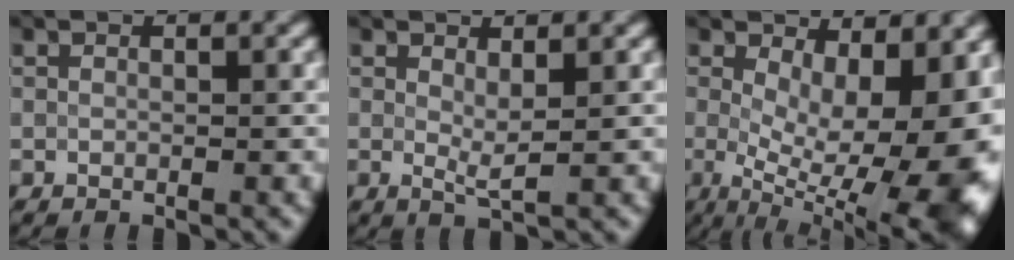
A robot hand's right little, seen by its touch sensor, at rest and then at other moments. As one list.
[{"total": 1.8, "force": [0.7, 0.4, 1.6], "torque": [-0.031, -0.007, 0.015]}, {"total": 16.2, "force": [-0.8, 7.0, 14.5], "torque": [-0.175, -0.017, 0.017]}]